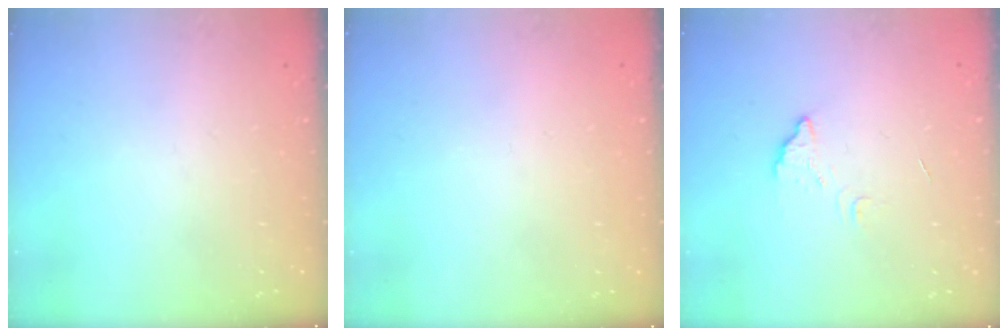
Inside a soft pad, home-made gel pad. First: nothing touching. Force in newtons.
{"total": 2.3, "press": 2.3, "slide": 0.1}
{"total": 3.6, "press": 3.6, "slide": 0.2}